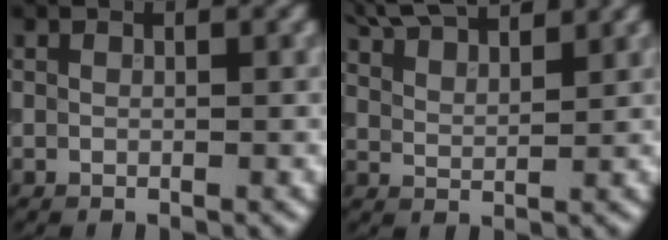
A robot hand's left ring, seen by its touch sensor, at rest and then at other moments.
{"total": 6.7, "force": [5.8, 1.7, 2.9], "torque": [-0.045, 0.023, 0.077]}